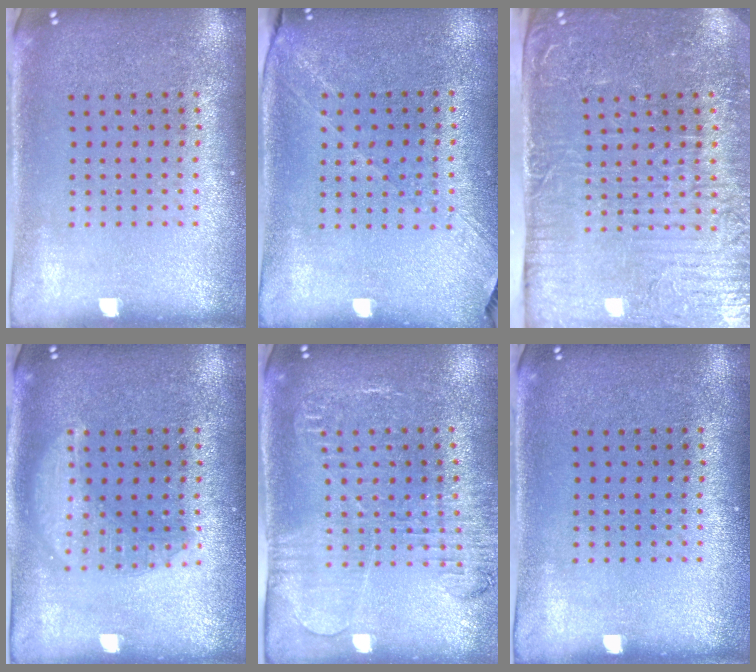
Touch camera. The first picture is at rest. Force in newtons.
{"total": 1.3, "press": 1.2, "slide": 0.5}
{"total": 5.3, "press": 4.6, "slide": 2.7}
{"total": 2.8, "press": 2.8, "slide": 0.3}
{"total": 2.0, "press": 2.0, "slide": 0.1}
{"total": 0.0}